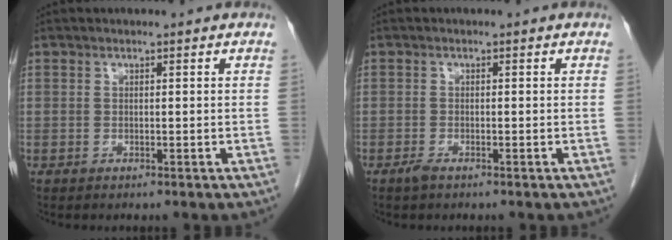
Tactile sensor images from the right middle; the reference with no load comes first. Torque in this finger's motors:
{"motor_torque": [0.02, 0.12, 0.03, 0.01]}